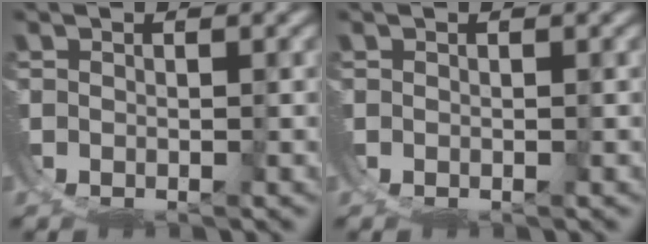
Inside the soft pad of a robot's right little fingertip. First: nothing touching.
{"total": 0.0}